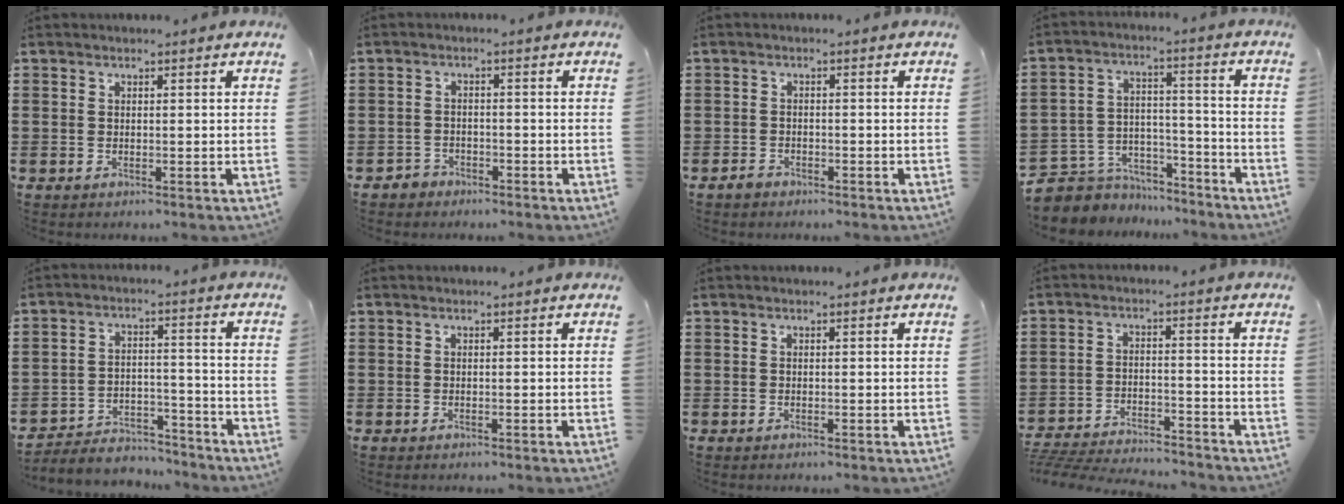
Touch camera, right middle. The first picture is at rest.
{"total": 1.9, "force": [-1.7, 0.9, 0.0], "torque": [-0.005, 0.003, -0.038]}
{"total": 1.5, "force": [-1.2, 0.8, 0.5], "torque": [-0.013, 0.002, -0.025]}
{"total": 6.0, "force": [-5.4, 2.7, 0.1], "torque": [-0.026, 0.009, -0.113]}
{"total": 4.5, "force": [-4.3, 1.2, 0.3], "torque": [-0.012, 0.012, -0.092]}
{"total": 0.0}
{"total": 0.0}
{"total": 5.2, "force": [-5.1, 0.4, 0.7], "torque": [-0.025, 0.001, -0.109]}